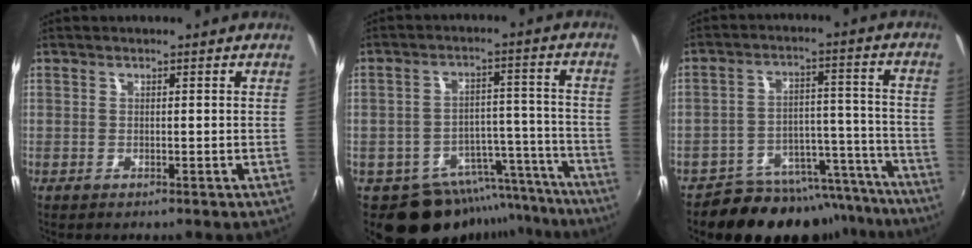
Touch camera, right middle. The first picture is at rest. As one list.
[{"total": 13.6, "force": [-11.1, 6.8, 4.1], "torque": [-0.063, 0.030, -0.139]}, {"total": 17.6, "force": [-15.2, 7.8, 4.1], "torque": [-0.072, 0.049, -0.194]}]